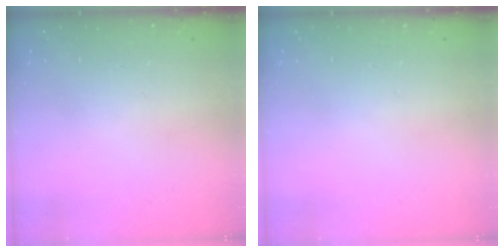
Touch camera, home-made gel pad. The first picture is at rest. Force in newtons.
{"total": 0.0}